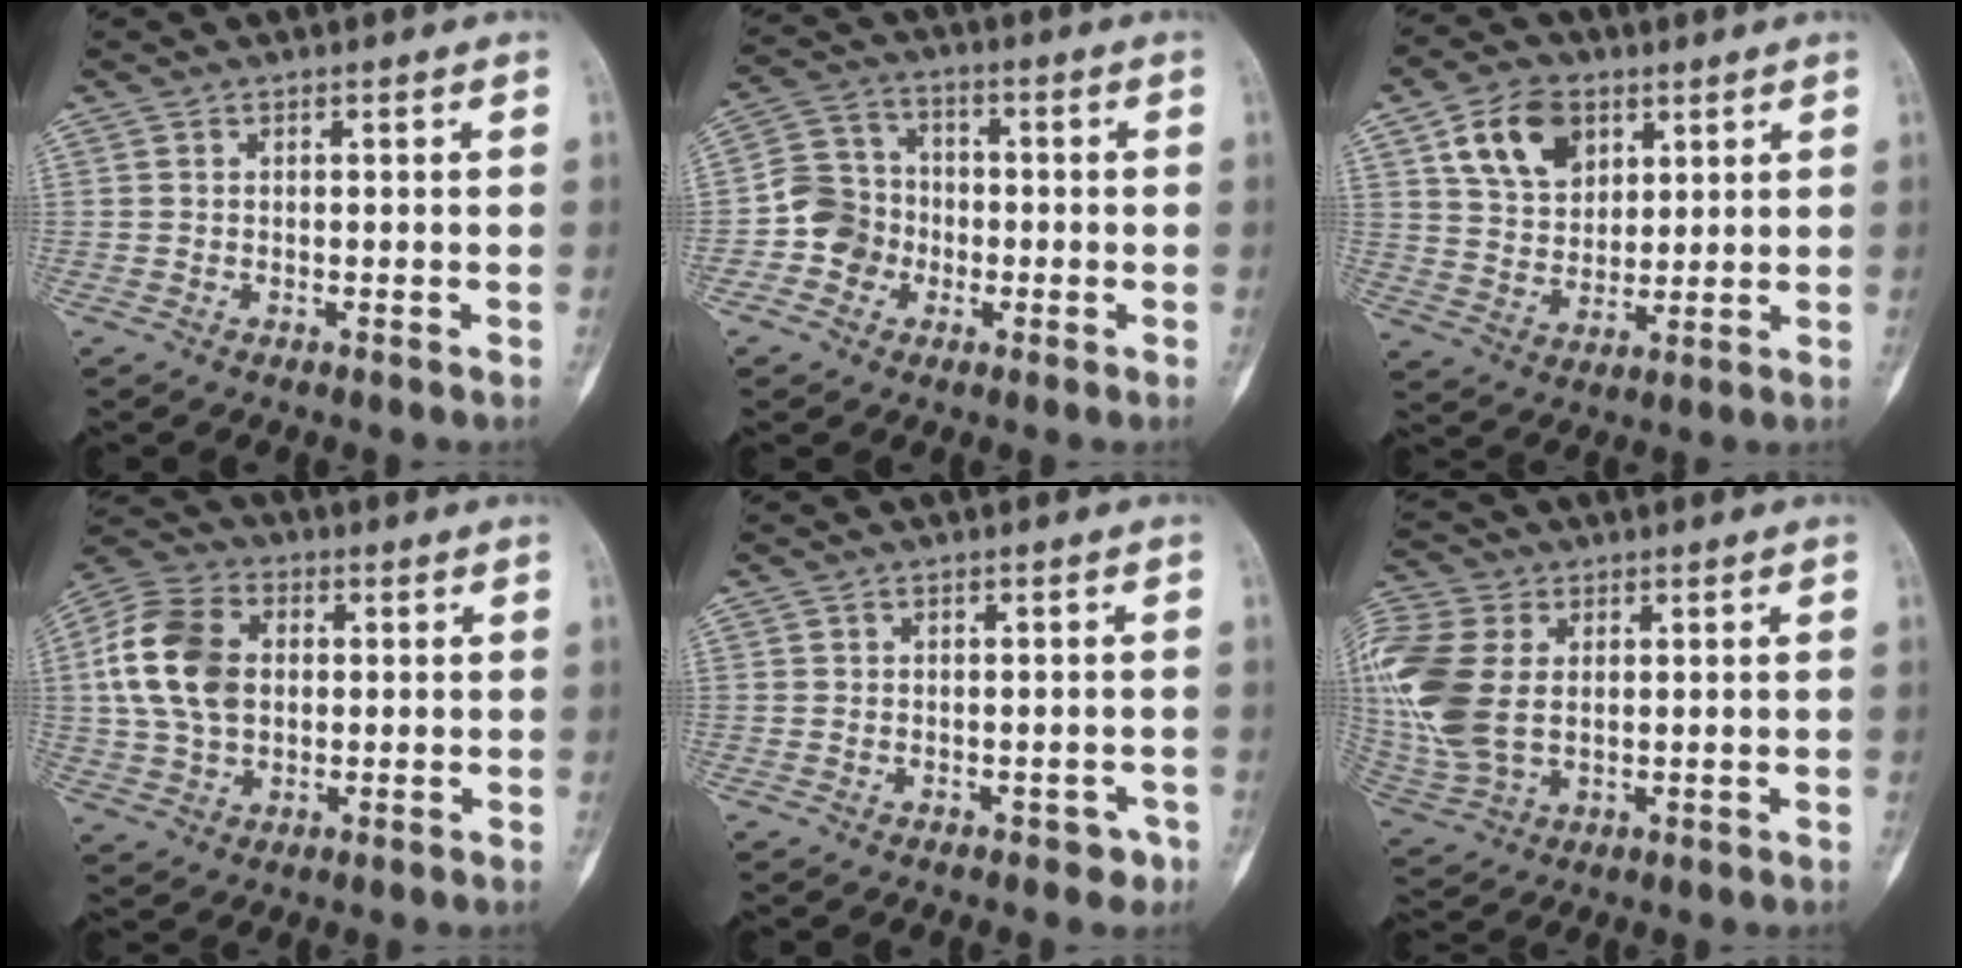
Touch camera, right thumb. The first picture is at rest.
{"total": 8.1, "force": [-2.1, 7.5, 2.2], "torque": [-0.010, 0.027, -0.047]}
{"total": 11.7, "force": [5.3, 8.0, 6.7], "torque": [-0.089, -0.018, 0.099]}
{"total": 14.5, "force": [1.5, 10.3, 10.1], "torque": [-0.182, 0.015, 0.022]}
{"total": 2.3, "force": [-1.2, 1.6, 1.1], "torque": [0.003, 0.011, -0.011]}
{"total": 17.7, "force": [2.6, 11.8, 13.0], "torque": [-0.325, -0.003, 0.057]}